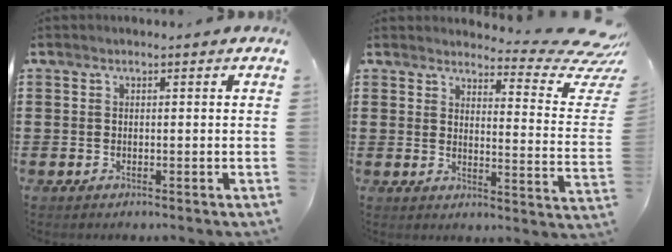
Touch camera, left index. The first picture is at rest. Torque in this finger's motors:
{"motor_torque": [2.14, 0.00, 0.52, 0.01]}